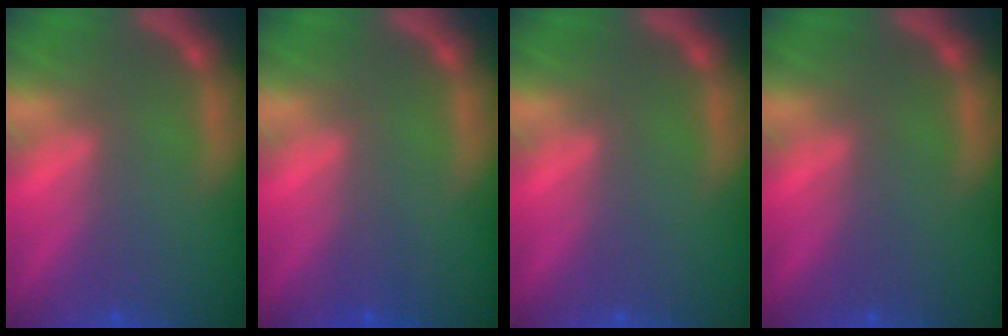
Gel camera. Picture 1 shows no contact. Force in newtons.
{"total": 1.0}
{"total": 0.0}
{"total": 0.0}